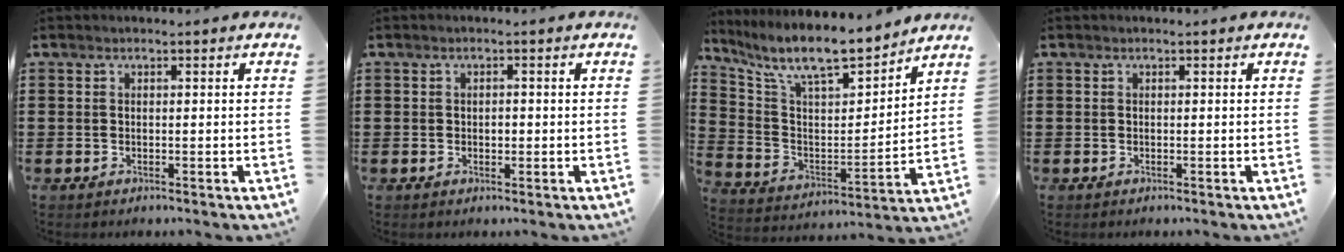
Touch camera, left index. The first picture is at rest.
{"total": 1.1, "force": [-0.1, 0.6, 0.9], "torque": [-0.020, 0.003, -0.002]}
{"total": 10.1, "force": [8.6, 2.0, 4.9], "torque": [-0.132, -0.050, 0.145]}
{"total": 0.0}